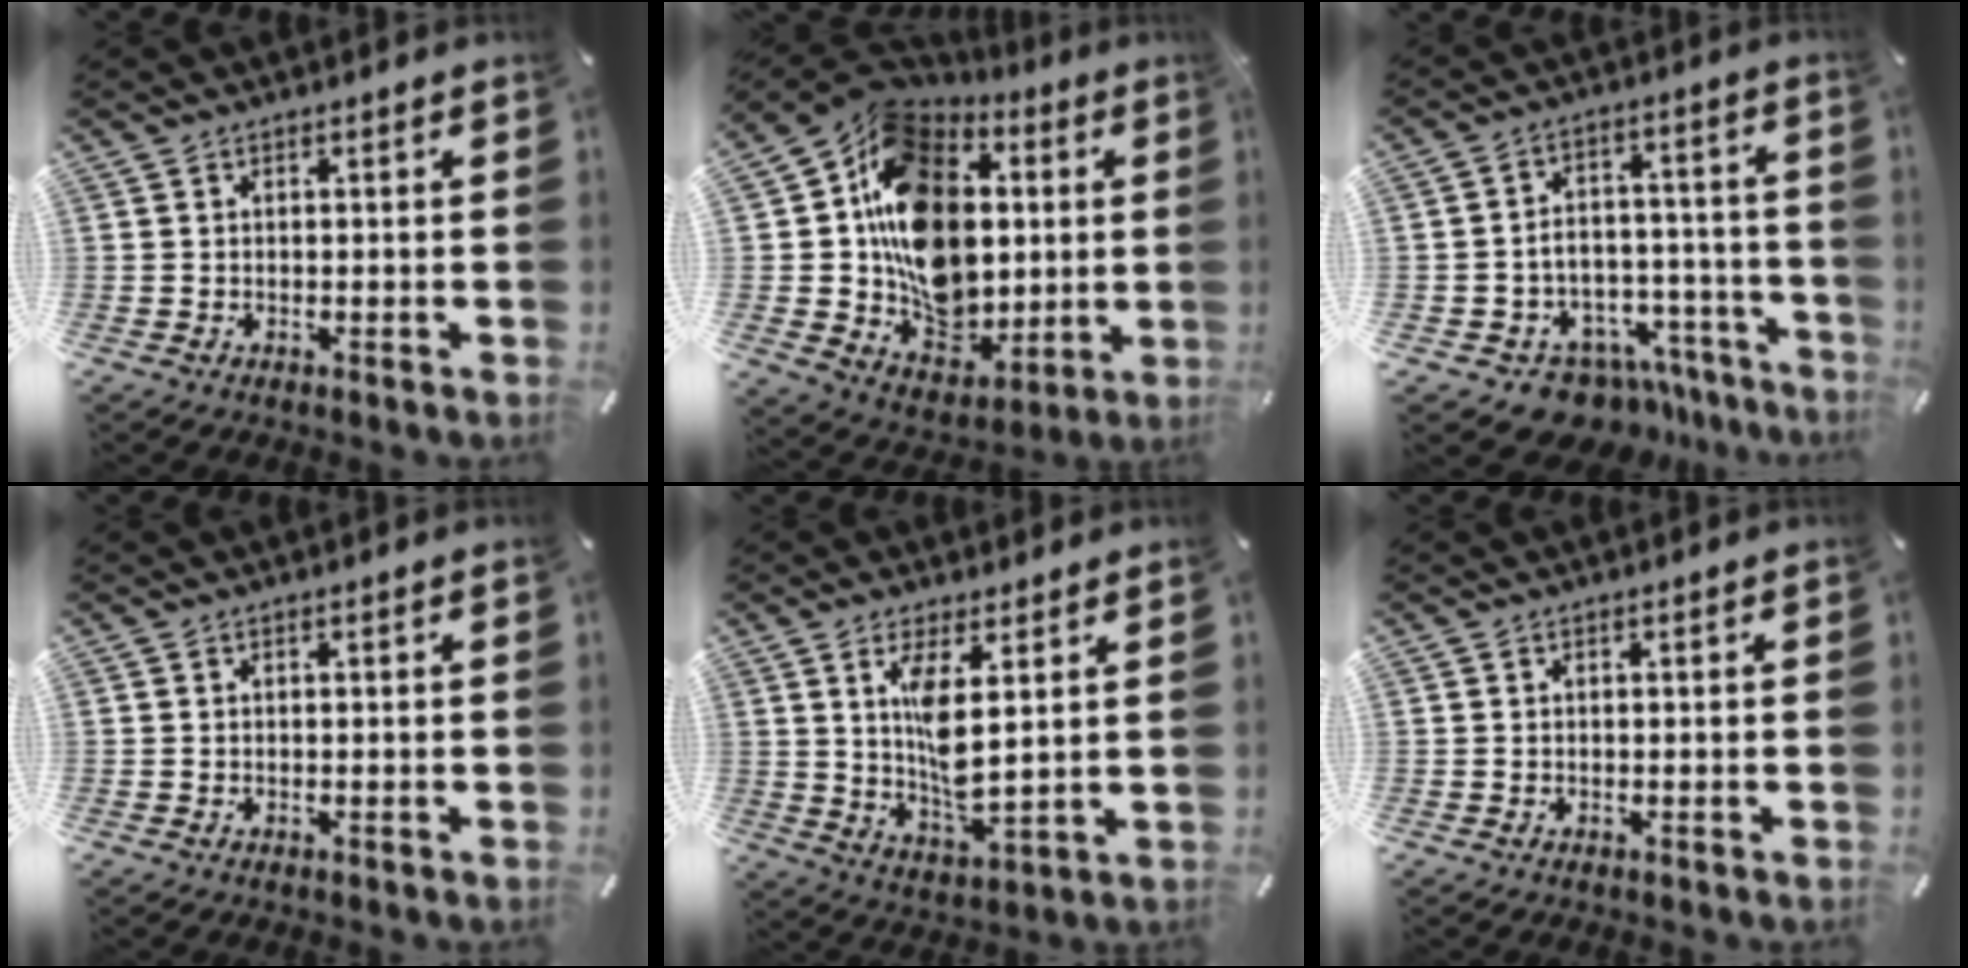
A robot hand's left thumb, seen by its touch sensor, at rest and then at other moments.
{"total": 19.5, "force": [3.0, 15.4, 11.6], "torque": [-0.202, -0.029, 0.055]}
{"total": 9.8, "force": [-6.7, 6.6, 2.4], "torque": [-0.027, 0.045, -0.109]}
{"total": 0.0}
{"total": 8.8, "force": [3.3, 2.8, 7.7], "torque": [-0.160, -0.026, 0.051]}
{"total": 0.0}